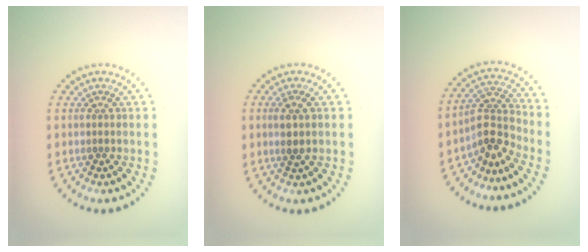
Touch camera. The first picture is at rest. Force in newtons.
{"total": 1.9, "press": 1.7, "slide": 0.8}
{"total": 3.1, "press": 2.4, "slide": 2.1}